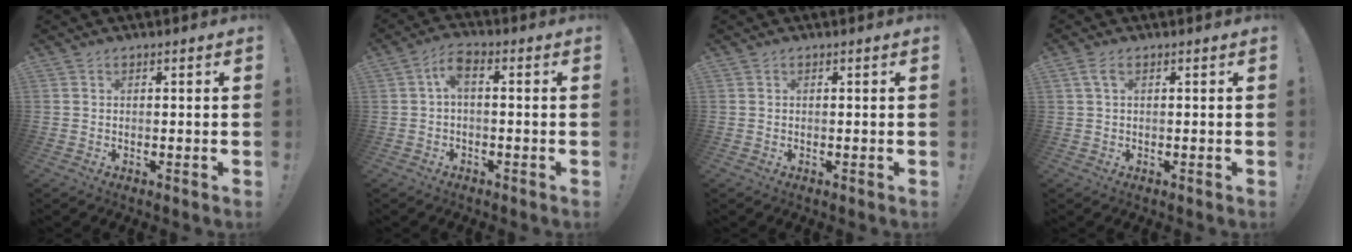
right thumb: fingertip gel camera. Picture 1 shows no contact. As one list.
[{"total": 4.7, "force": [-0.2, 1.4, 4.4], "torque": [-0.103, 0.000, -0.006]}, {"total": 0.0}, {"total": 2.5, "force": [0.8, 0.9, 2.2], "torque": [-0.049, 0.005, 0.017]}]